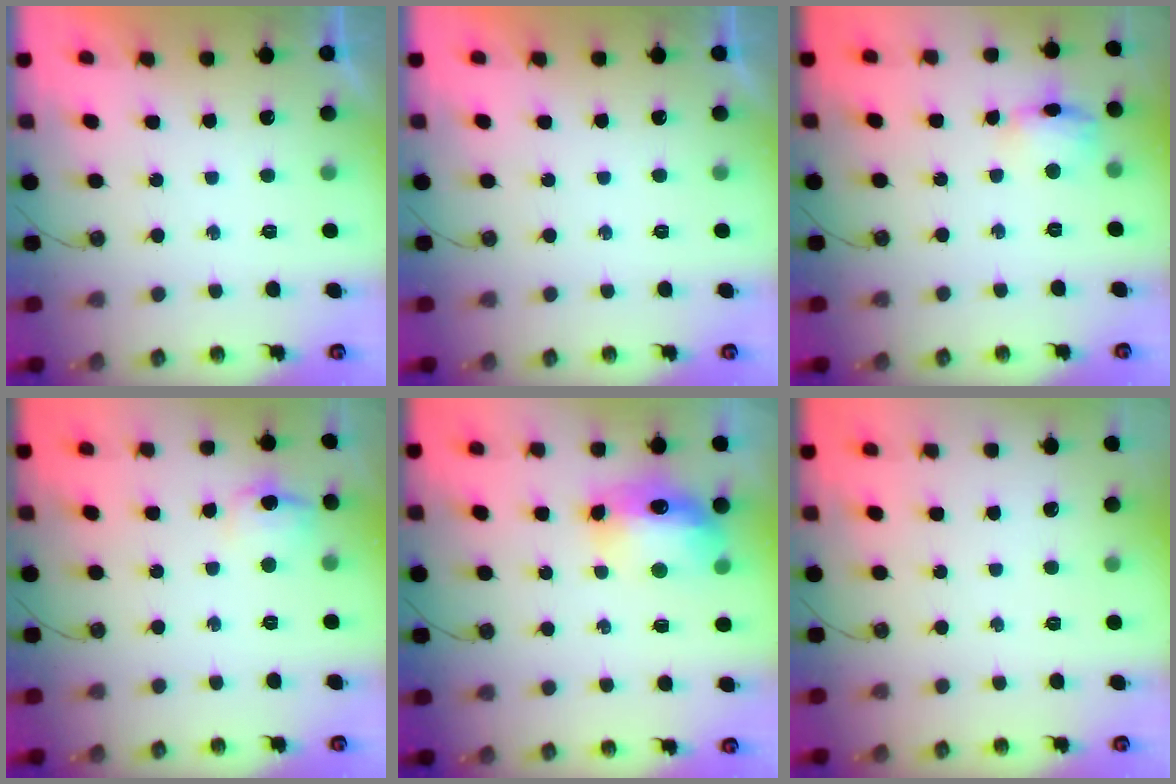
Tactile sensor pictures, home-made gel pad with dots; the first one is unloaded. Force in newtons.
{"total": 0.0}
{"total": 9.2, "press": 9.2, "slide": 1.2}
{"total": 8.2, "press": 8.2, "slide": 0.7}
{"total": 12.7, "press": 12.6, "slide": 1.2}
{"total": 0.0}